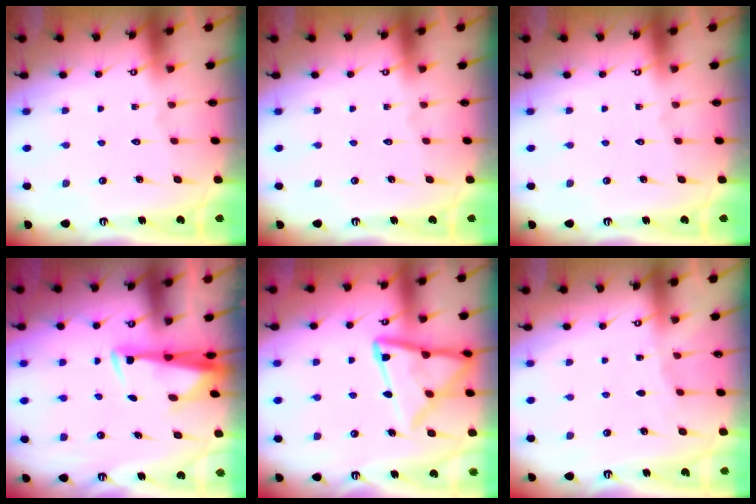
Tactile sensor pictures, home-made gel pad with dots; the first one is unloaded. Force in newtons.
{"total": 0.0}
{"total": 0.0}
{"total": 3.3, "press": 3.3, "slide": 0.7}
{"total": 16.0, "press": 16.0, "slide": 1.4}
{"total": 1.8, "press": 1.8, "slide": 0.3}